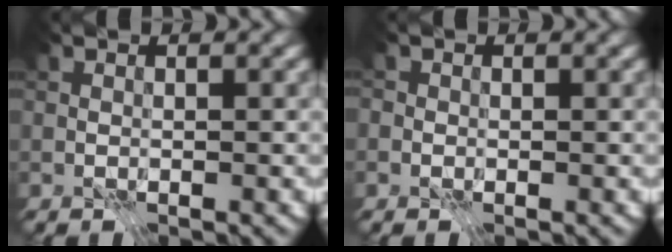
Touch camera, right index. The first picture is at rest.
{"total": 1.0, "force": [-0.3, 1.0, 0.2], "torque": [0.000, -0.001, -0.010]}